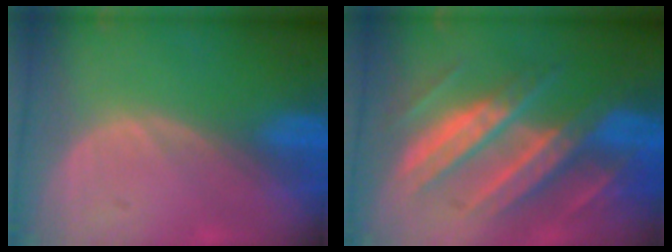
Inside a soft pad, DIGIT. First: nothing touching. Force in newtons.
{"total": 11.0, "press": 11.0, "slide": 1.1}